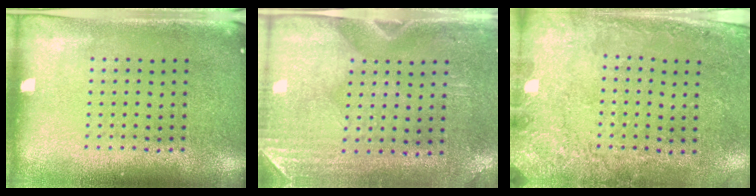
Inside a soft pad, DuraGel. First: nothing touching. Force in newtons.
{"total": 3.0, "press": 2.5, "slide": 1.5}
{"total": 2.7, "press": 2.0, "slide": 1.8}